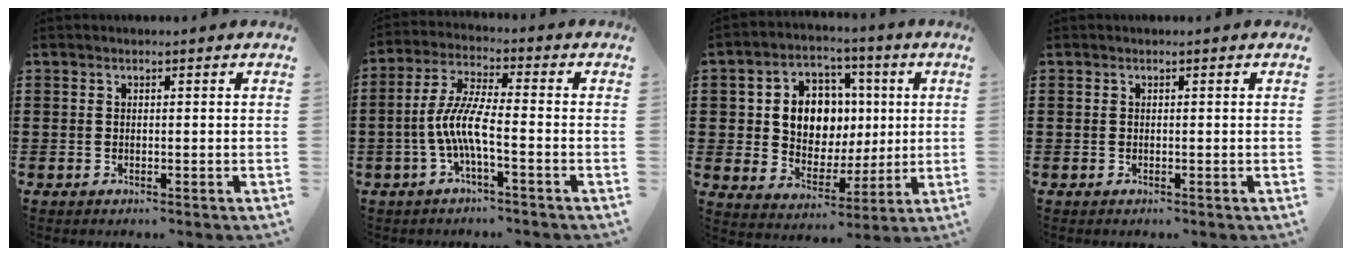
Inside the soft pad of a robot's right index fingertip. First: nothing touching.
{"total": 7.0, "force": [-2.4, 1.1, 6.5], "torque": [-0.153, -0.012, -0.053]}
{"total": 8.9, "force": [1.5, 7.5, 4.6], "torque": [-0.103, 0.018, 0.030]}
{"total": 0.0}